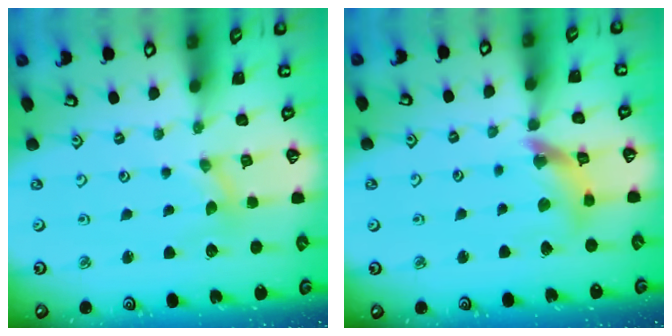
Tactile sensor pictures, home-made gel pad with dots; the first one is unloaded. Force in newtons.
{"total": 11.8, "press": 11.7, "slide": 1.4}